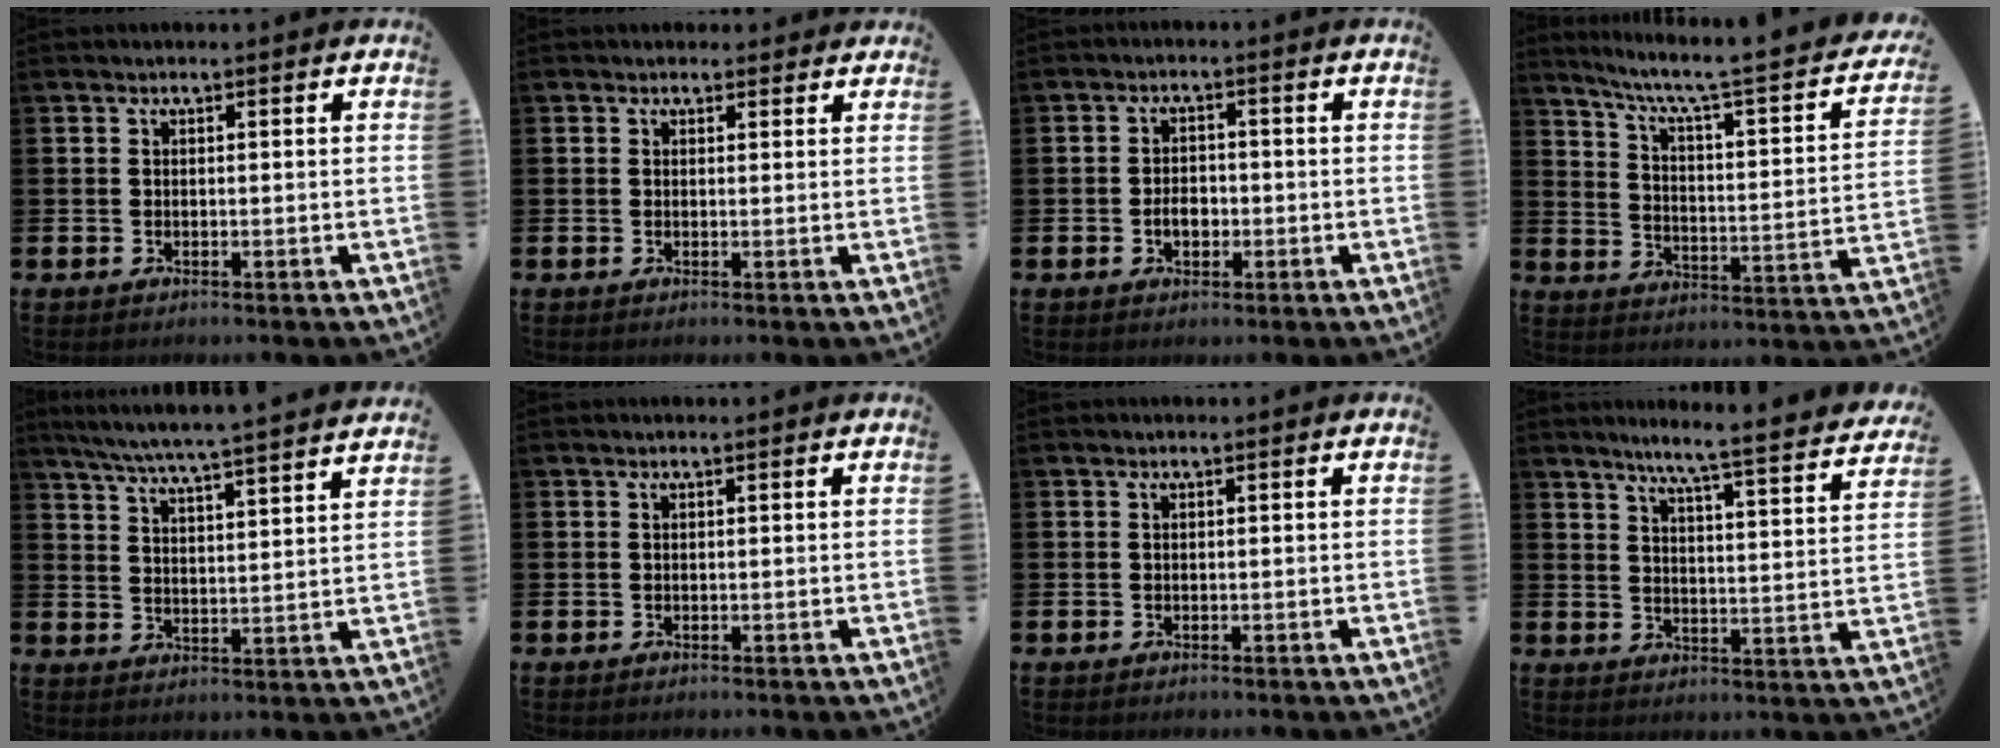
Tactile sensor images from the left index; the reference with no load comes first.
{"total": 1.2, "force": [0.9, 0.7, 0.0], "torque": [0.008, 0.006, 0.015]}
{"total": 2.8, "force": [-0.7, 1.9, 1.9], "torque": [-0.025, 0.000, -0.018]}
{"total": 5.6, "force": [4.4, 0.3, 3.4], "torque": [-0.082, -0.045, 0.060]}
{"total": 6.4, "force": [6.1, -0.4, 1.8], "torque": [-0.058, -0.044, 0.105]}
{"total": 0.0}
{"total": 0.0}
{"total": 6.3, "force": [5.7, -0.5, 2.6], "torque": [-0.057, -0.050, 0.090]}